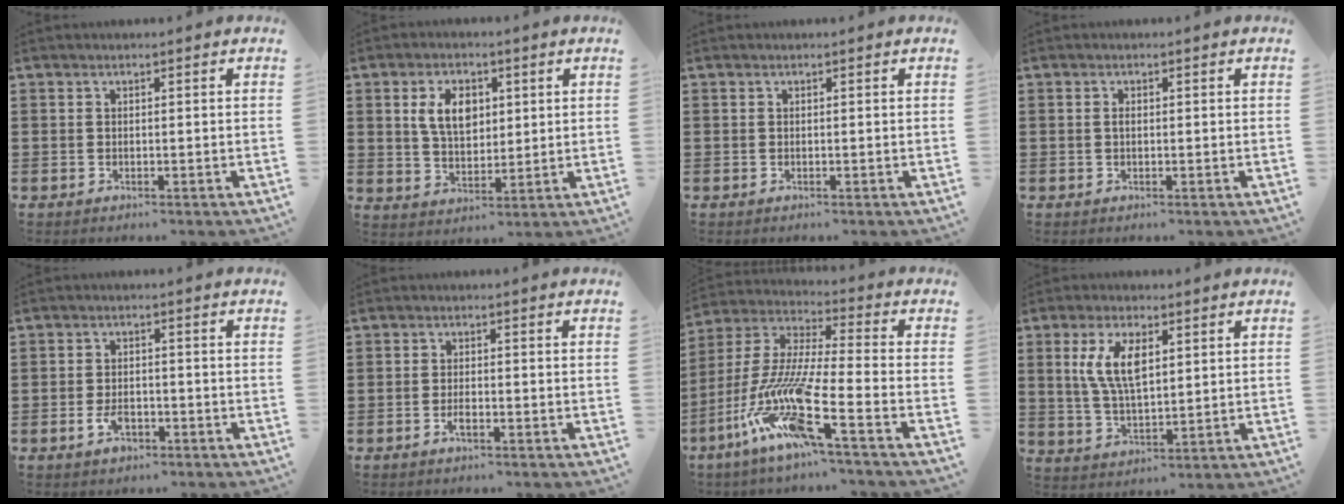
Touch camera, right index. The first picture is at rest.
{"total": 6.5, "force": [1.8, 4.2, 4.7], "torque": [-0.104, 0.010, 0.026]}
{"total": 0.0}
{"total": 0.8, "force": [0.0, 0.4, 0.7], "torque": [-0.016, 0.000, 0.000]}
{"total": 3.2, "force": [-1.4, 1.8, 2.2], "torque": [-0.050, -0.002, -0.028]}
{"total": 1.8, "force": [-0.9, 0.5, 1.5], "torque": [-0.027, -0.001, -0.016]}
{"total": 14.2, "force": [-8.6, 1.5, 11.2], "torque": [-0.252, -0.015, -0.170]}
{"total": 7.8, "force": [2.4, 3.3, 6.6], "torque": [-0.144, 0.006, 0.040]}